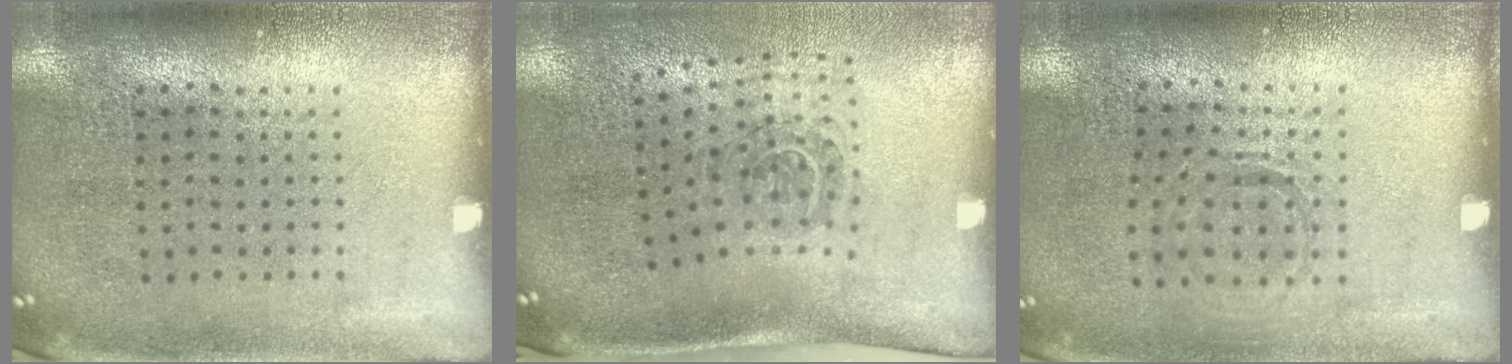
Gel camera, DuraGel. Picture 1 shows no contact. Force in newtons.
{"total": 1.8, "press": 1.2, "slide": 1.4}
{"total": 0.8, "press": 0.8, "slide": 0.0}